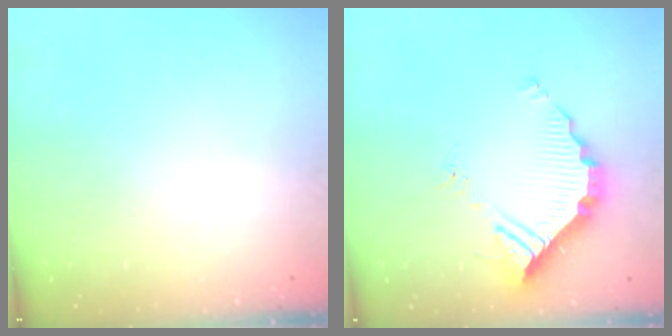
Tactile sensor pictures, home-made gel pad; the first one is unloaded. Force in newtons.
{"total": 12.1, "press": 12.1, "slide": 0.3}